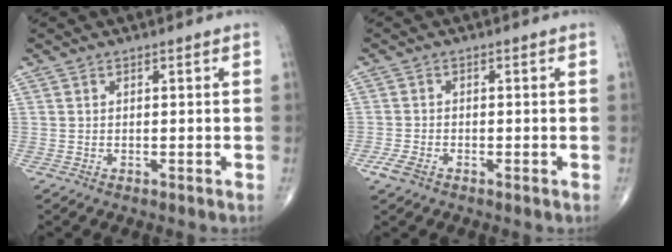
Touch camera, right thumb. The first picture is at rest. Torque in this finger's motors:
{"motor_torque": [0.82, 0.38, 0.19, -0.49, 0.03]}